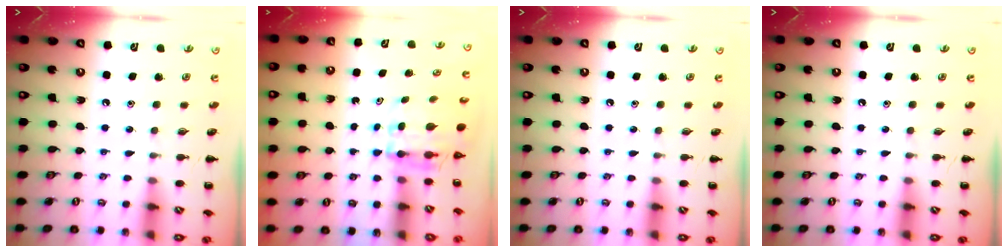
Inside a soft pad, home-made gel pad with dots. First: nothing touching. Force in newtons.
{"total": 4.7, "press": 4.7, "slide": 0.7}
{"total": 0.0}
{"total": 0.0}